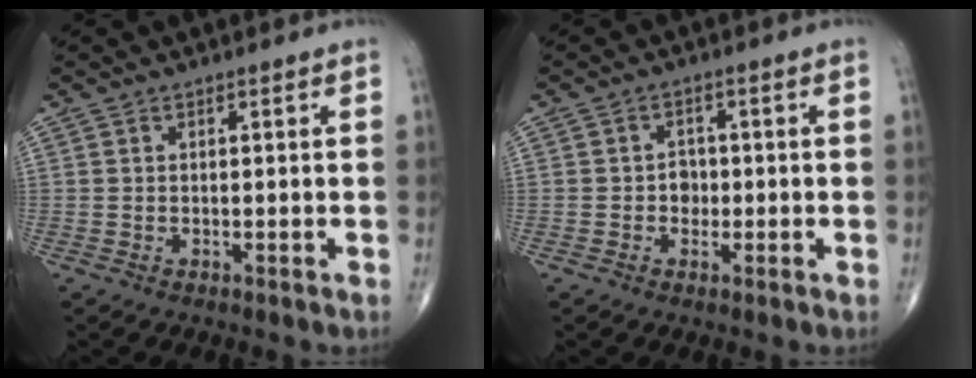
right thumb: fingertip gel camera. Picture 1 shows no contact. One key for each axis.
{"total": 2.7, "fx": -0.4, "fy": 2.3, "fz": 1.4, "tx": -0.004, "ty": 0.007, "tz": -0.011}